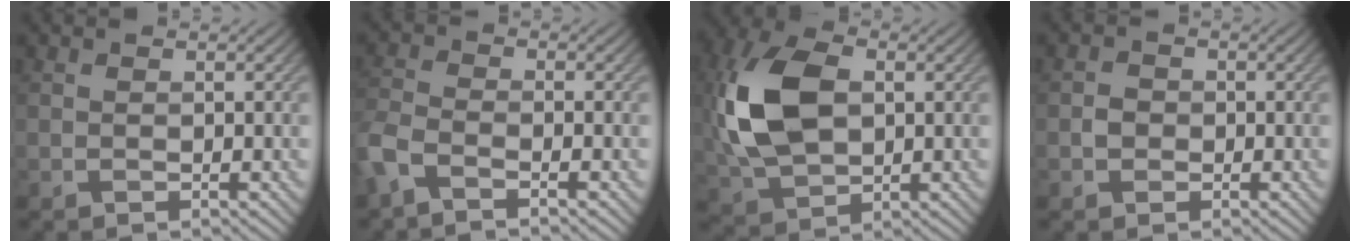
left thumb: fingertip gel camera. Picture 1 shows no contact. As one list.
[{"total": 4.2, "force": [-3.0, 1.3, 2.6], "torque": [-0.065, -0.010, -0.076]}, {"total": 12.6, "force": [1.4, 7.8, 9.8], "torque": [-0.241, 0.015, 0.022]}, {"total": 1.4, "force": [-0.4, 1.3, 0.4], "torque": [-0.005, 0.000, -0.013]}]